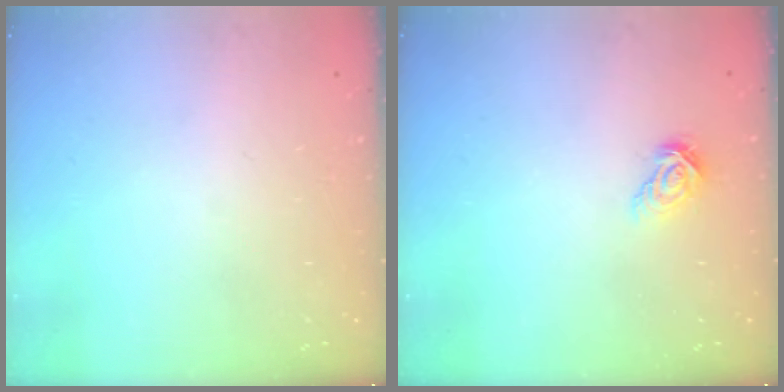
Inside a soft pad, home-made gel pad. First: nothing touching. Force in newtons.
{"total": 6.8, "press": 6.8, "slide": 0.8}